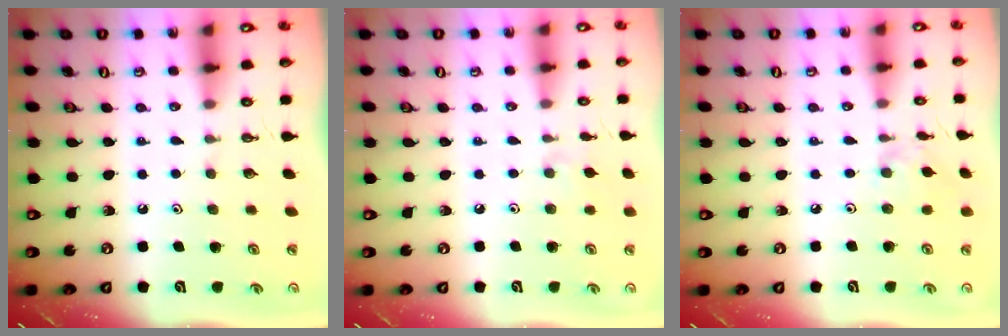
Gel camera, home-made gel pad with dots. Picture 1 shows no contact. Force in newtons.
{"total": 6.0, "press": 6.0, "slide": 0.9}
{"total": 2.0, "press": 1.9, "slide": 0.5}